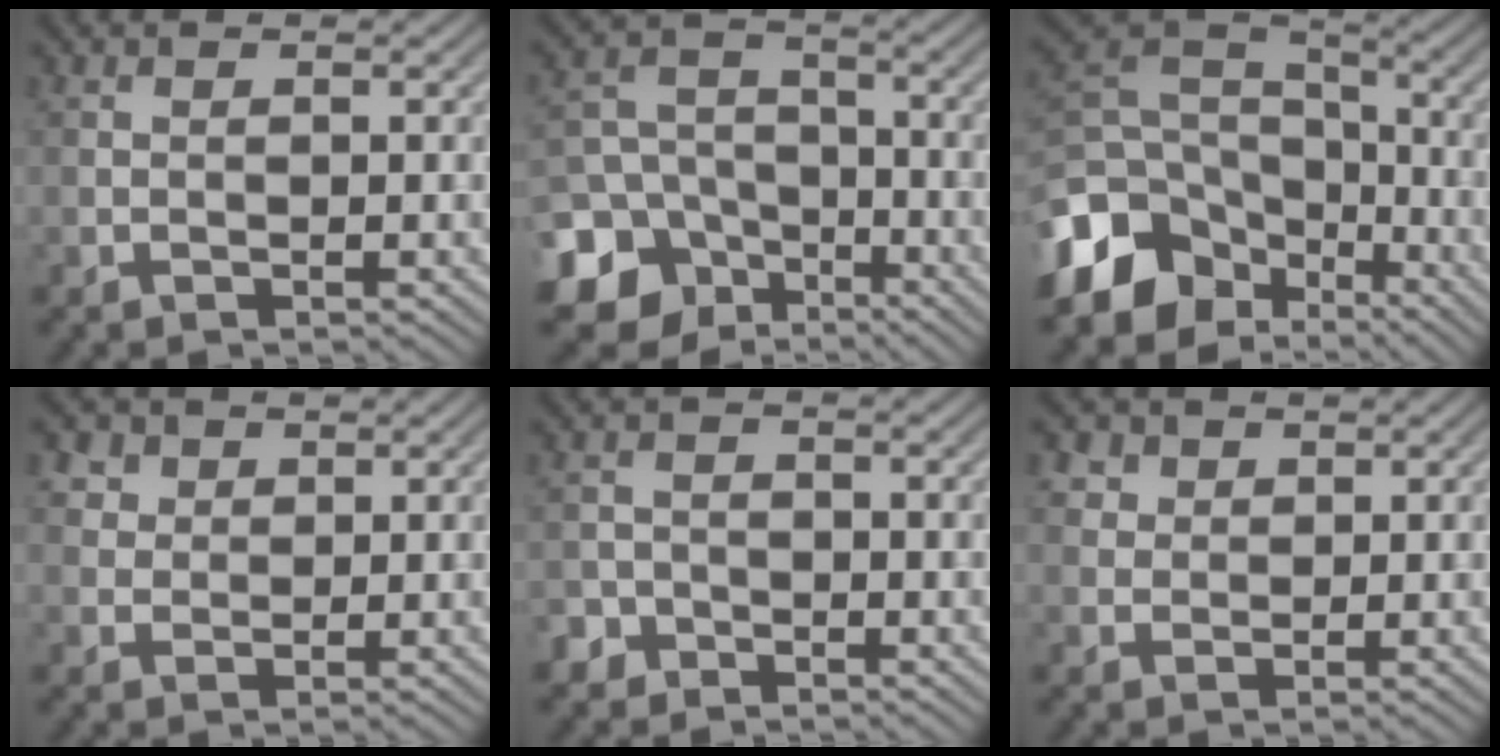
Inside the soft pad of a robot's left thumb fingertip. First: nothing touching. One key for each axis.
{"total": 13.5, "fx": -6.8, "fy": 10.8, "fz": 4.4, "tx": -0.134, "ty": -0.042, "tz": -0.127}
{"total": 14.2, "fx": -7.1, "fy": 9.9, "fz": 7.4, "tx": -0.193, "ty": -0.028, "tz": -0.133}
{"total": 4.6, "fx": 2.7, "fy": 3.2, "fz": 1.8, "tx": -0.059, "ty": 0.001, "tz": 0.055}
{"total": 2.5, "fx": -1.8, "fy": 1.7, "fz": 0.3, "tx": -0.002, "ty": 0.004, "tz": -0.042}
{"total": 3.7, "fx": 2.2, "fy": 2.7, "fz": 1.4, "tx": -0.044, "ty": -0.001, "tz": 0.048}